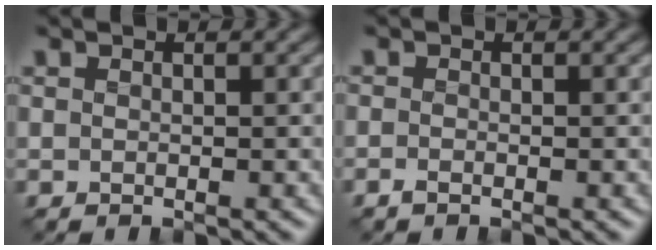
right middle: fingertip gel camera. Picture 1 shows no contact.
{"total": 1.0, "force": [-0.8, 0.4, 0.4], "torque": [-0.007, -0.005, -0.019]}